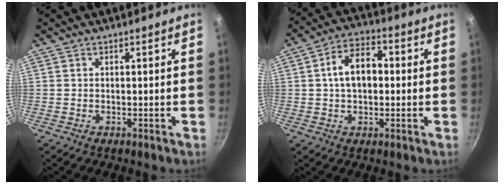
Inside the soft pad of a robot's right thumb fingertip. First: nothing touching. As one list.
[{"total": 9.4, "force": [0.8, 6.1, 7.1], "torque": [-0.092, 0.023, 0.003]}]